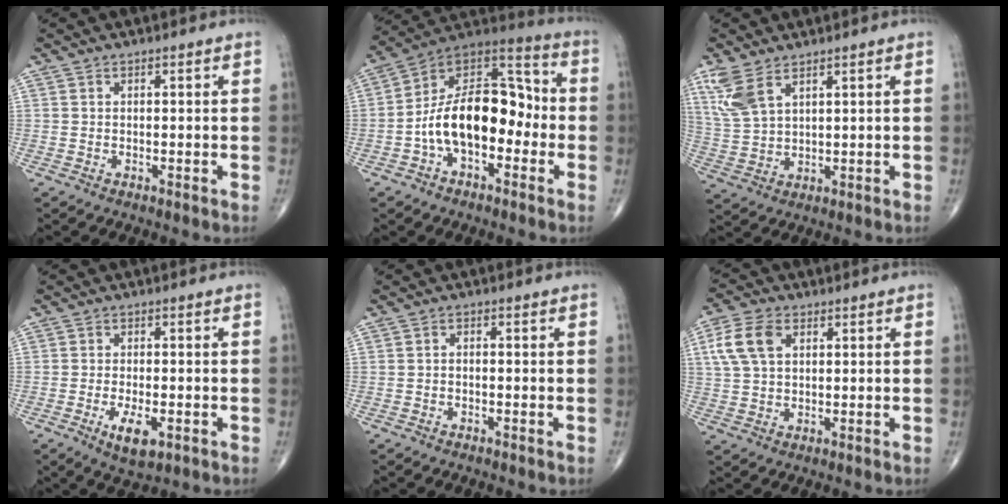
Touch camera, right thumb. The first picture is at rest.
{"total": 18.0, "force": [-3.3, 10.4, 14.3], "torque": [-0.214, 0.057, -0.066]}
{"total": 7.3, "force": [4.4, 3.1, 4.9], "torque": [-0.114, -0.009, 0.102]}
{"total": 5.5, "force": [-2.1, 2.2, 4.6], "torque": [-0.081, -0.005, -0.030]}
{"total": 0.8, "force": [-0.5, 0.4, 0.5], "torque": [-0.007, 0.005, -0.011]}
{"total": 7.8, "force": [2.5, 4.8, 5.6], "torque": [-0.121, 0.009, 0.048]}